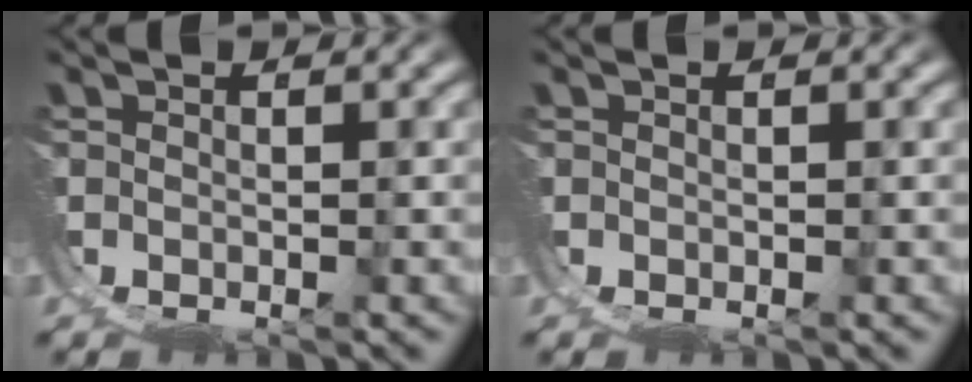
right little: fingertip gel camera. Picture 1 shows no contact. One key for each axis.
{"total": 0.0}